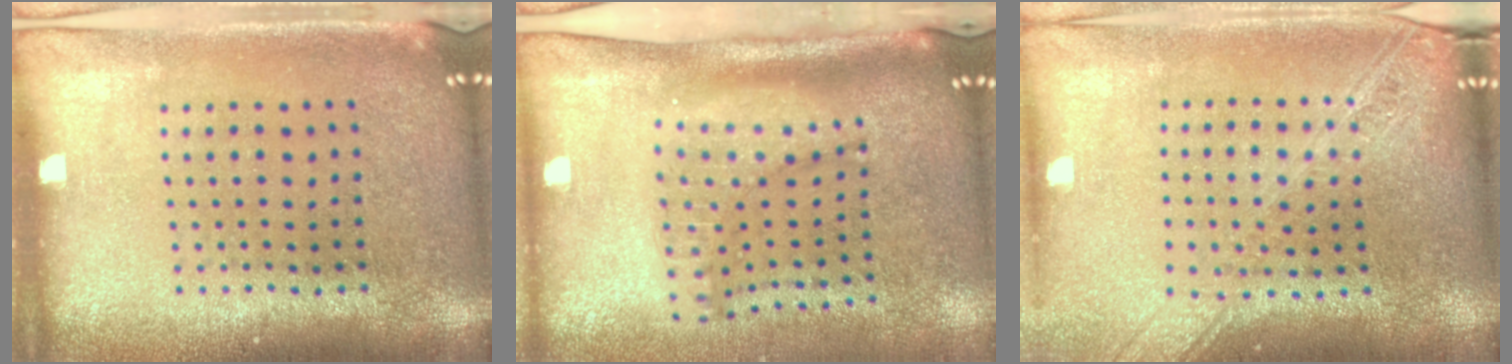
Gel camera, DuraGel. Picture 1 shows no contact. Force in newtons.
{"total": 1.6, "press": 1.3, "slide": 0.9}
{"total": 2.3, "press": 1.9, "slide": 1.2}